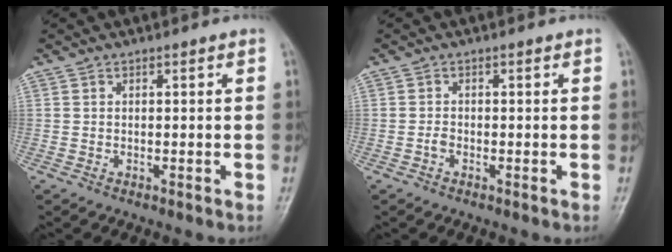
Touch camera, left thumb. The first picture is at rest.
{"total": 0.9, "force": [-0.5, 0.6, 0.6], "torque": [-0.007, 0.002, -0.012]}